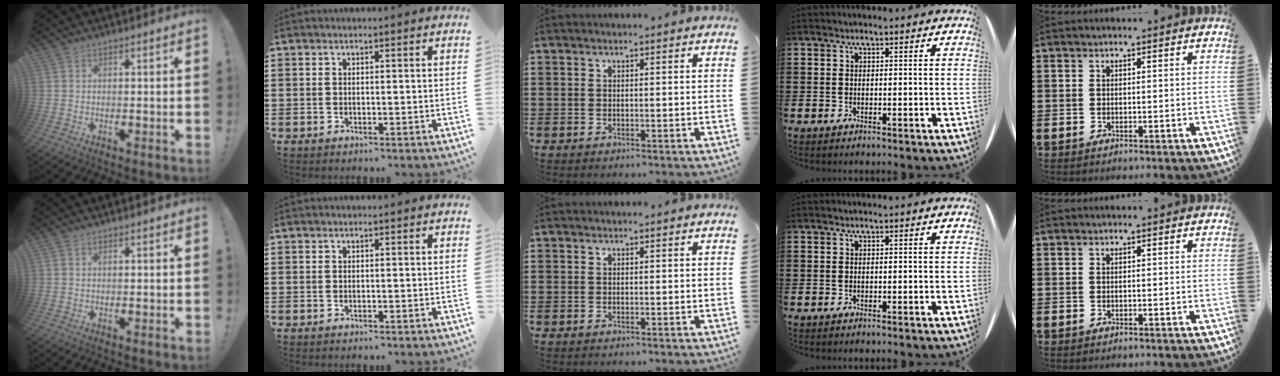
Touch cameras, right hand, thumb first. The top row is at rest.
{}